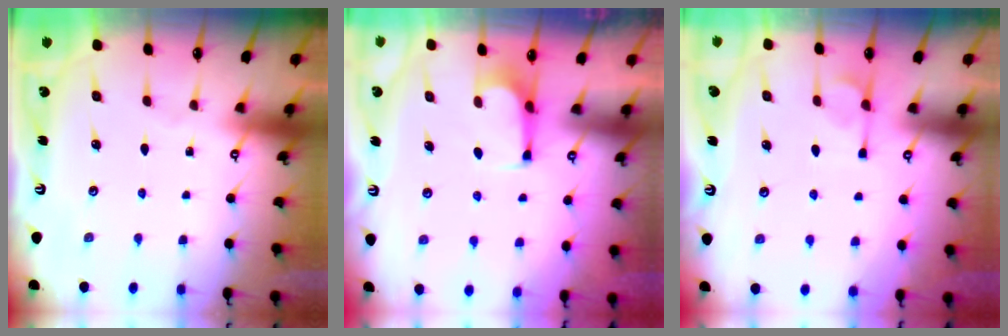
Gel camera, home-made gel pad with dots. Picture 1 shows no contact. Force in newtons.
{"total": 0.7, "press": 0.7, "slide": 0.3}
{"total": 1.2, "press": 0.6, "slide": 1.1}